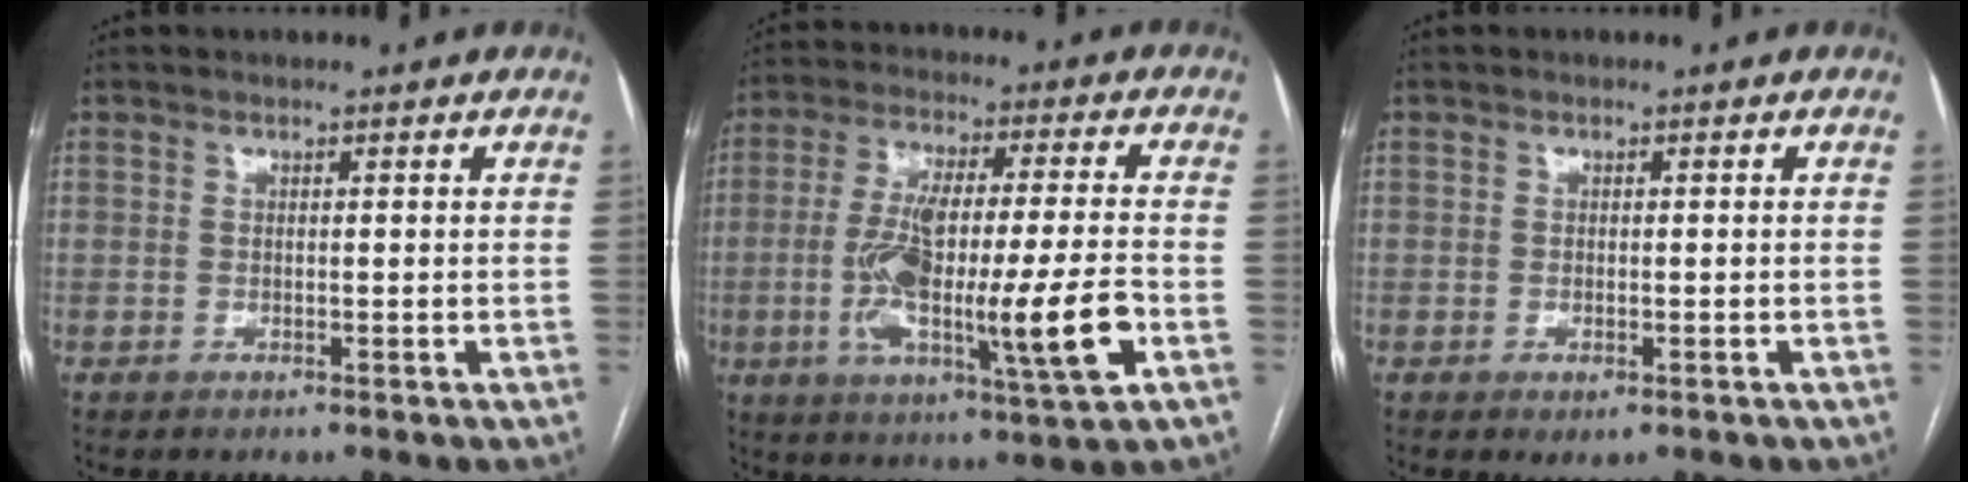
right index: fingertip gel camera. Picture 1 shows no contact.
{"total": 17.9, "force": [-4.3, 1.7, 17.2], "torque": [-0.293, -0.008, -0.068]}
{"total": 1.9, "force": [-1.0, 0.8, 1.4], "torque": [-0.020, -0.004, -0.006]}